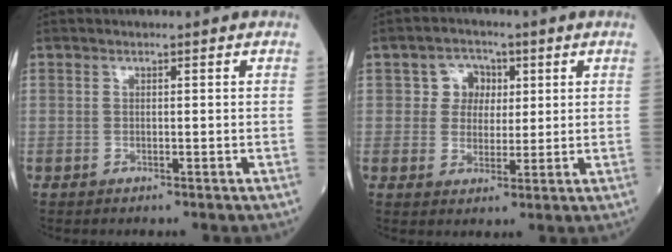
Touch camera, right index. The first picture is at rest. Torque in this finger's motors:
{"motor_torque": [0.06, 0.03, 0.04, 0.00]}